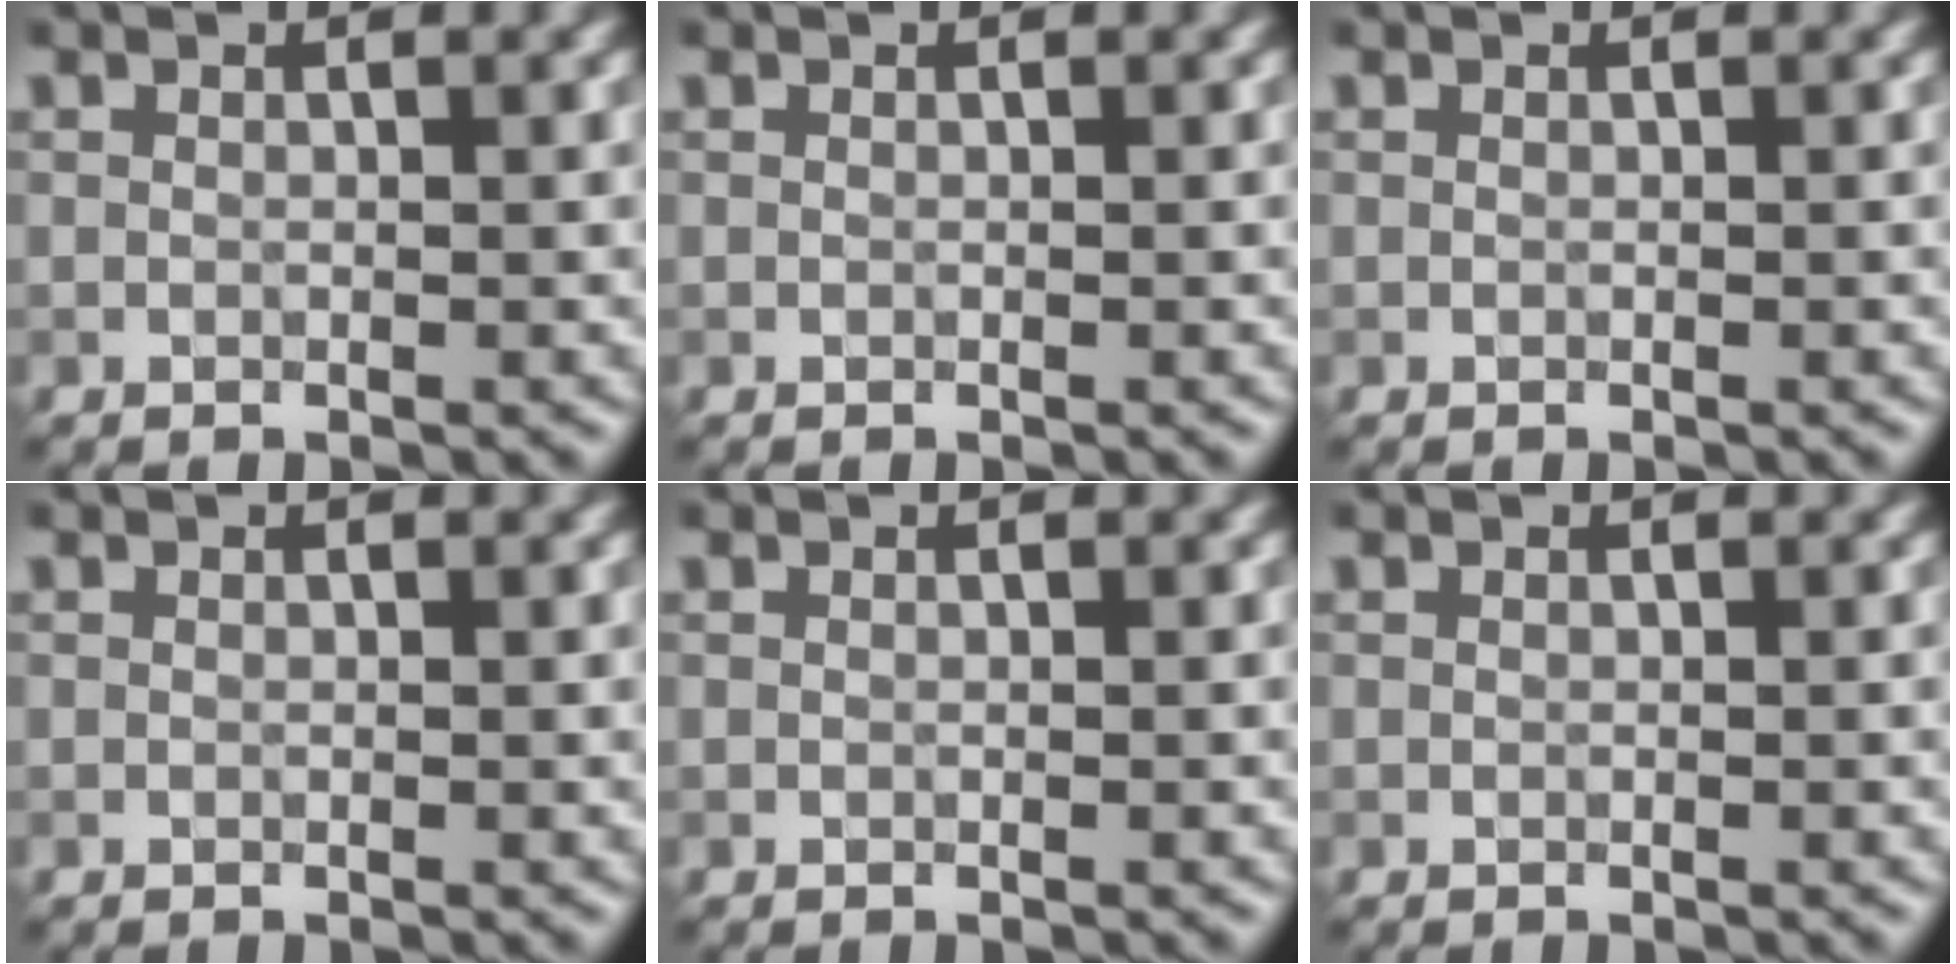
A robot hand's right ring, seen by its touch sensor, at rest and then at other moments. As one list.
[{"total": 0.0}, {"total": 0.0}, {"total": 0.0}, {"total": 0.0}, {"total": 0.0}]